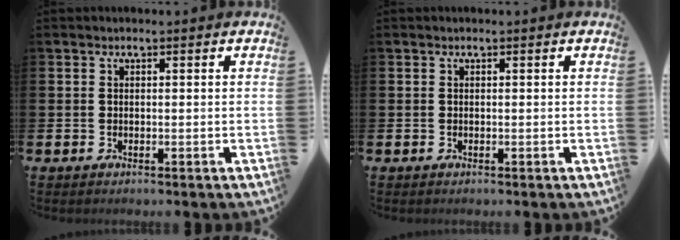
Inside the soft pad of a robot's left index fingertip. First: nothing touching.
{"total": 0.0}